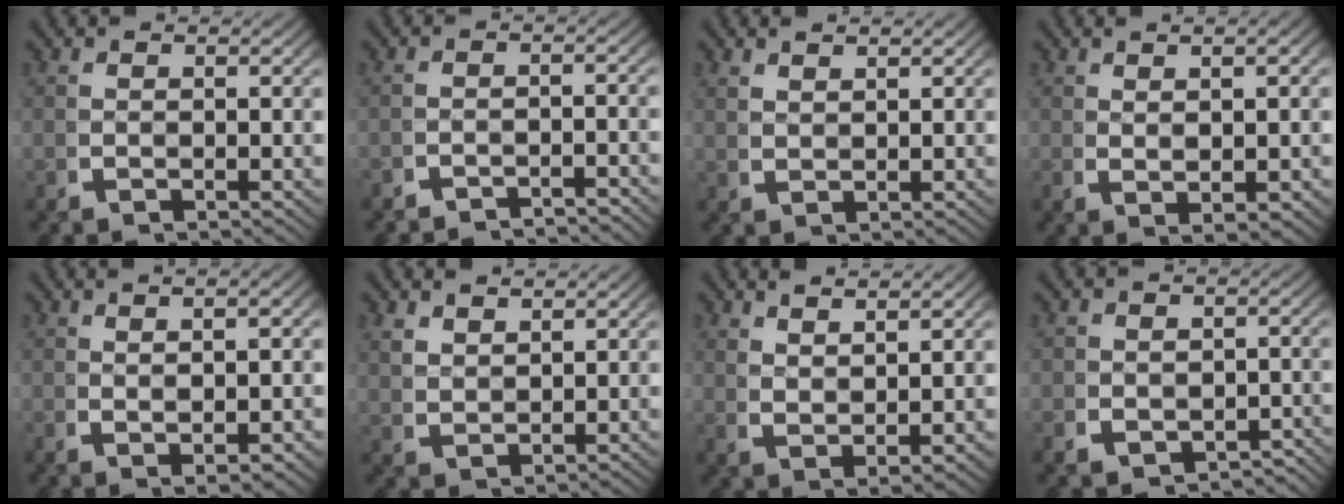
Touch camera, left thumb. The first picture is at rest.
{"total": 3.3, "force": [-3.2, 0.4, 0.2], "torque": [0.007, -0.006, -0.060]}
{"total": 1.3, "force": [1.3, 0.1, 0.2], "torque": [0.004, 0.006, 0.028]}
{"total": 3.0, "force": [0.7, 0.9, 2.7], "torque": [-0.039, 0.003, 0.013]}
{"total": 2.8, "force": [0.3, 0.9, 2.7], "torque": [-0.037, 0.003, 0.006]}
{"total": 1.9, "force": [1.6, 0.9, 0.6], "torque": [-0.003, 0.001, 0.039]}
{"total": 2.9, "force": [2.1, 0.9, 1.8], "torque": [-0.027, 0.000, 0.043]}
{"total": 3.2, "force": [-2.3, 2.1, 0.8], "torque": [-0.003, -0.014, -0.036]}